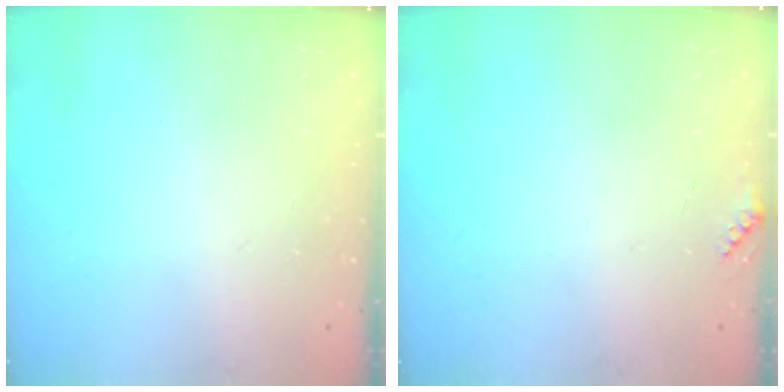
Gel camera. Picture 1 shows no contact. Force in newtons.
{"total": 4.8, "press": 4.8, "slide": 0.6}